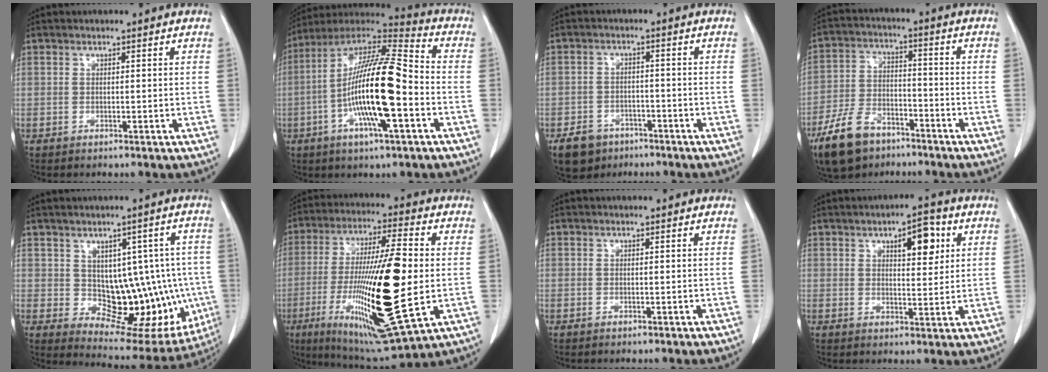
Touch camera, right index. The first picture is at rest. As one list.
[{"total": 18.9, "force": [-4.1, 2.6, 18.3], "torque": [-0.344, 0.000, -0.076]}, {"total": 5.9, "force": [-4.1, 4.0, 1.6], "torque": [-0.037, 0.003, -0.067]}, {"total": 10.8, "force": [-7.4, 5.6, 5.6], "torque": [-0.127, -0.006, -0.137]}, {"total": 14.7, "force": [-0.8, 8.2, 12.1], "torque": [-0.126, 0.019, 0.021]}, {"total": 24.5, "force": [-4.2, 3.4, 23.9], "torque": [-0.462, -0.035, -0.064]}, {"total": 0.0}, {"total": 6.6, "force": [2.8, 2.3, 5.6], "torque": [-0.079, 0.004, 0.040]}]